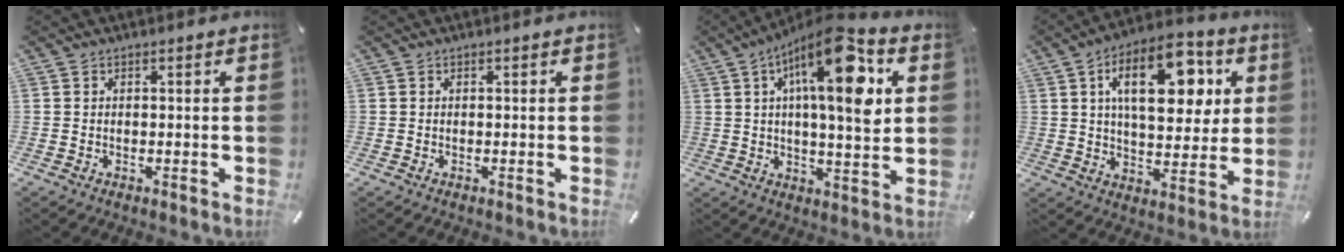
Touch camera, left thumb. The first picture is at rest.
{"total": 0.0}
{"total": 19.7, "force": [7.7, 6.8, 16.8], "torque": [-0.268, -0.027, 0.115]}
{"total": 18.5, "force": [7.0, 9.8, 14.0], "torque": [-0.209, -0.009, 0.113]}